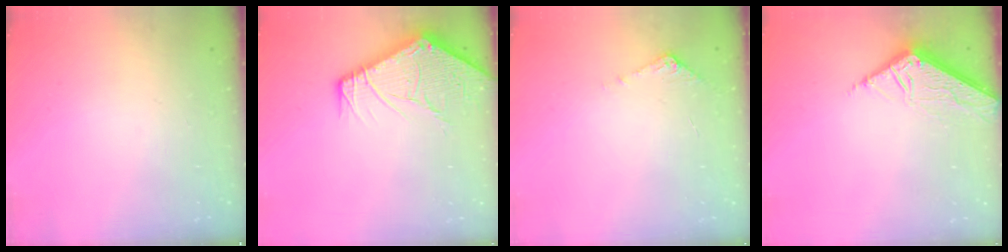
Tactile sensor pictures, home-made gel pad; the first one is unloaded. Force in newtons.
{"total": 16.7, "press": 16.7, "slide": 1.1}
{"total": 6.5, "press": 6.4, "slide": 0.6}
{"total": 7.9, "press": 7.8, "slide": 0.4}